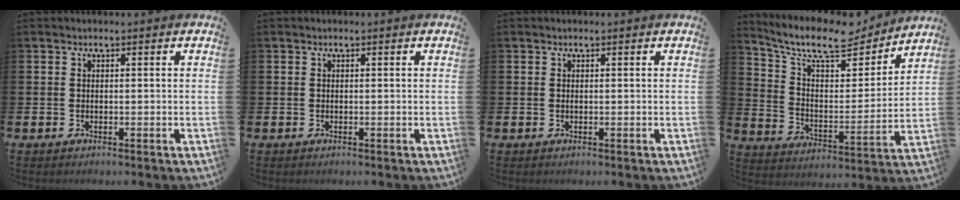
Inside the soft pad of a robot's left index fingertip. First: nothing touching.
{"total": 0.0}
{"total": 0.0}
{"total": 10.2, "force": [8.7, 3.2, 4.2], "torque": [-0.110, -0.059, 0.148]}